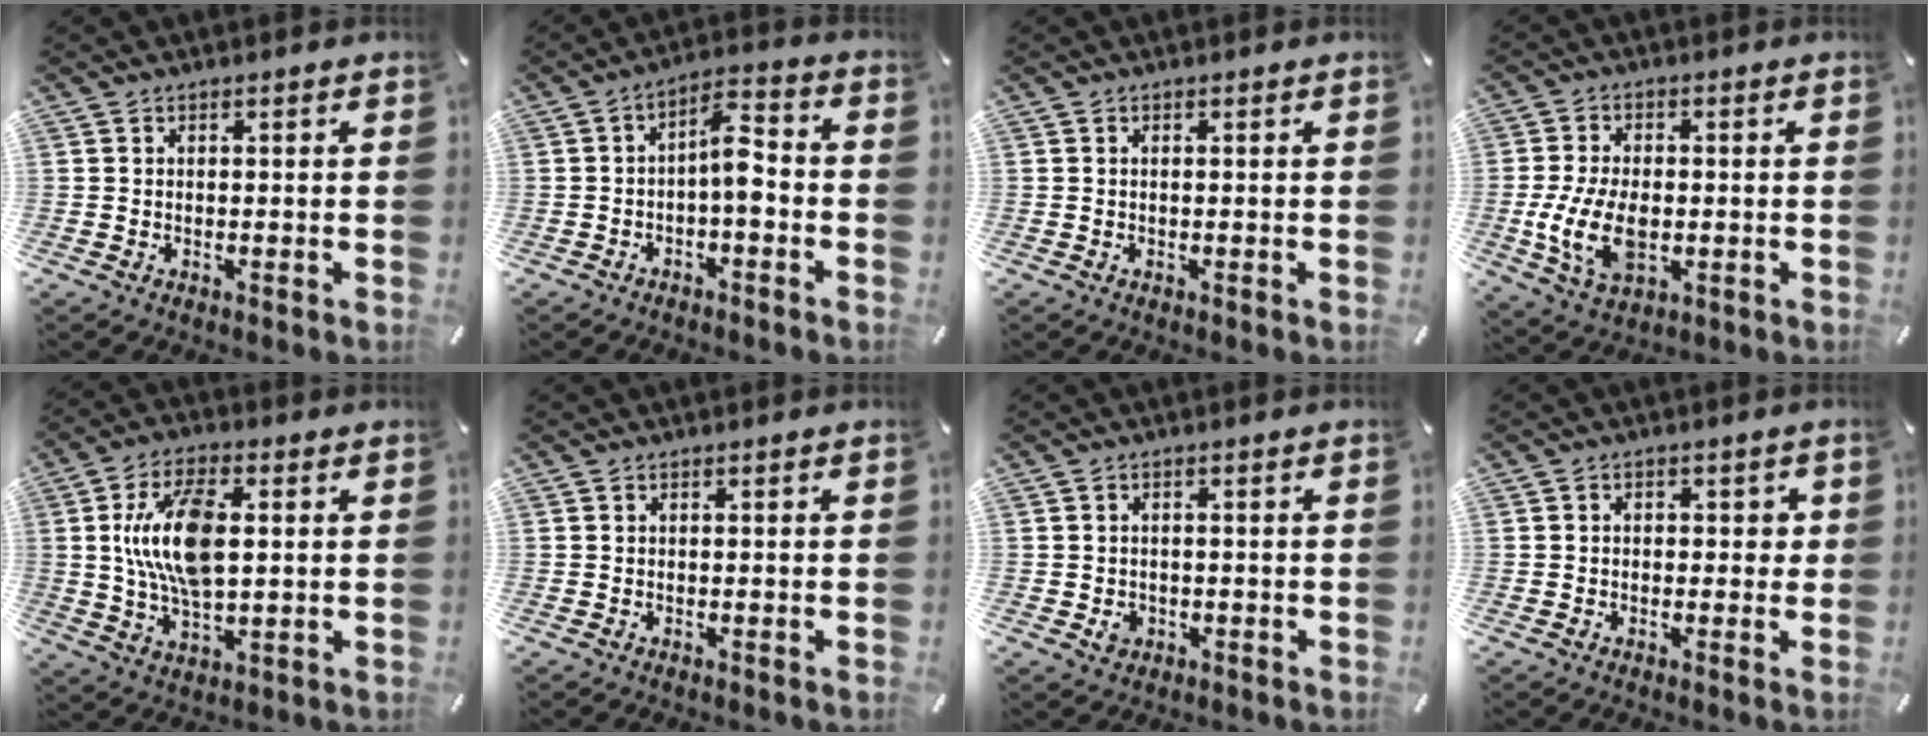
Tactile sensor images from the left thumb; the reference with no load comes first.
{"total": 8.0, "force": [-1.5, 3.5, 7.1], "torque": [-0.115, 0.015, -0.030]}
{"total": 0.0}
{"total": 11.4, "force": [-1.7, 7.1, 8.8], "torque": [-0.194, -0.003, -0.025]}
{"total": 14.4, "force": [2.3, 7.4, 12.1], "torque": [-0.249, -0.007, 0.034]}
{"total": 0.0}
{"total": 2.4, "force": [-0.7, 2.1, 0.9], "torque": [-0.009, 0.000, -0.013]}
{"total": 2.1, "force": [-0.4, 1.6, 1.2], "torque": [-0.015, 0.006, -0.013]}